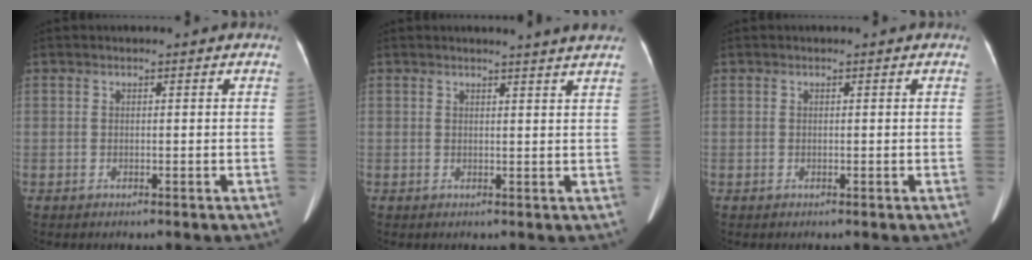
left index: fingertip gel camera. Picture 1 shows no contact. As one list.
[{"total": 4.6, "force": [4.2, -0.8, 1.8], "torque": [-0.024, -0.003, 0.035]}, {"total": 0.0}]